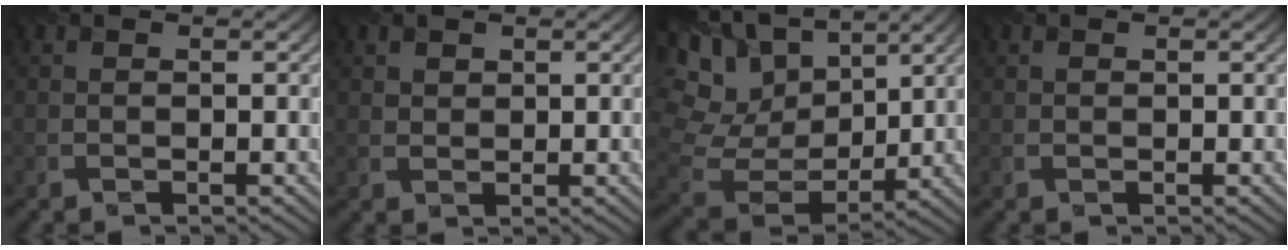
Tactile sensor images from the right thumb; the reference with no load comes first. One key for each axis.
{"total": 1.5, "fx": 1.1, "fy": 1.0, "fz": 0.1, "tx": -0.007, "ty": -0.003, "tz": 0.024}
{"total": 16.3, "fx": 8.2, "fy": 11.0, "fz": 8.8, "tx": -0.265, "ty": 0.043, "tz": 0.168}
{"total": 0.5, "fx": 0.4, "fy": 0.4, "fz": 0.0, "tx": -0.002, "ty": -0.001, "tz": 0.009}